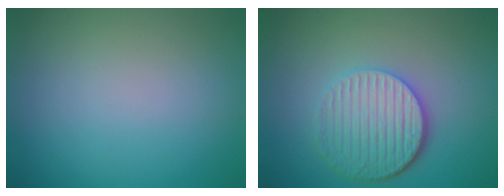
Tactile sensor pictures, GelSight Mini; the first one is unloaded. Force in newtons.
{"total": 5.2, "press": 4.0, "slide": 3.2}